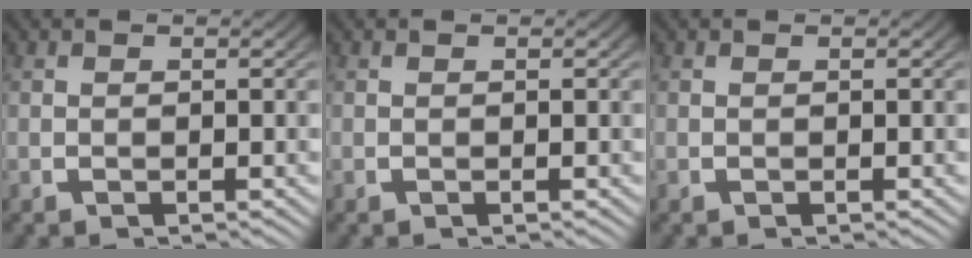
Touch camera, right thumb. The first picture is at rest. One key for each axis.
{"total": 0.0}
{"total": 0.0}